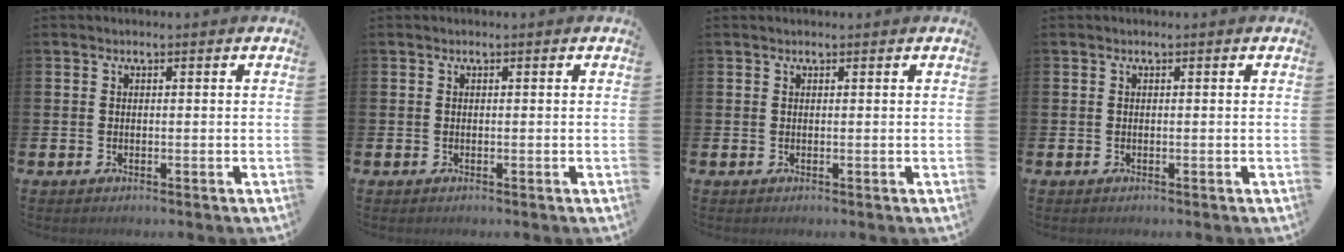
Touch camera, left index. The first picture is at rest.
{"total": 0.0}
{"total": 0.0}
{"total": 0.0}